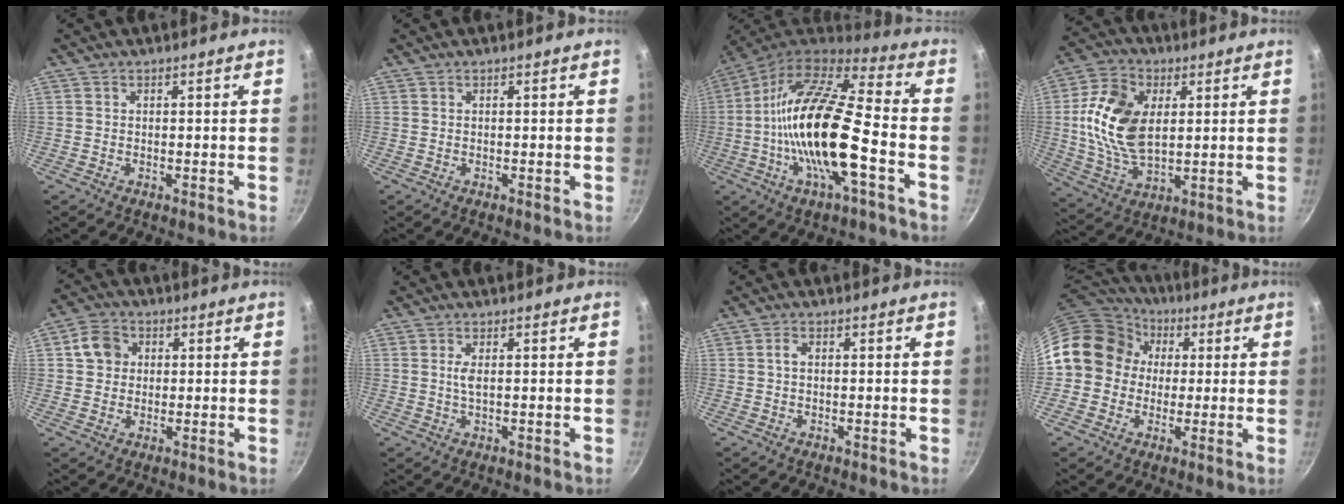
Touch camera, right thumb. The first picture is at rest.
{"total": 0.0}
{"total": 22.5, "force": [-5.1, 7.4, 20.6], "torque": [-0.381, 0.032, -0.111]}
{"total": 16.1, "force": [2.5, 10.0, 12.4], "torque": [-0.222, -0.006, 0.046]}
{"total": 7.1, "force": [1.4, 5.7, 4.0], "torque": [-0.061, 0.010, 0.014]}
{"total": 2.0, "force": [0.3, 0.7, 1.8], "torque": [-0.041, 0.000, 0.007]}
{"total": 1.5, "force": [0.1, 1.0, 1.2], "torque": [-0.021, 0.006, 0.001]}
{"total": 14.9, "force": [1.2, 13.2, 6.7], "torque": [-0.085, 0.038, 0.004]}